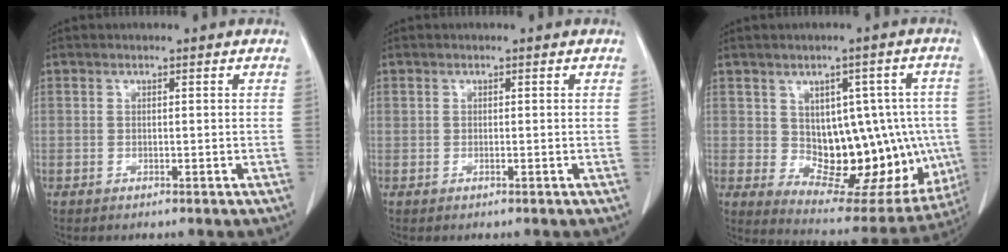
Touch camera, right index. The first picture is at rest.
{"total": 0.0}
{"total": 17.1, "force": [-0.8, 9.2, 14.4], "torque": [-0.173, 0.017, 0.018]}